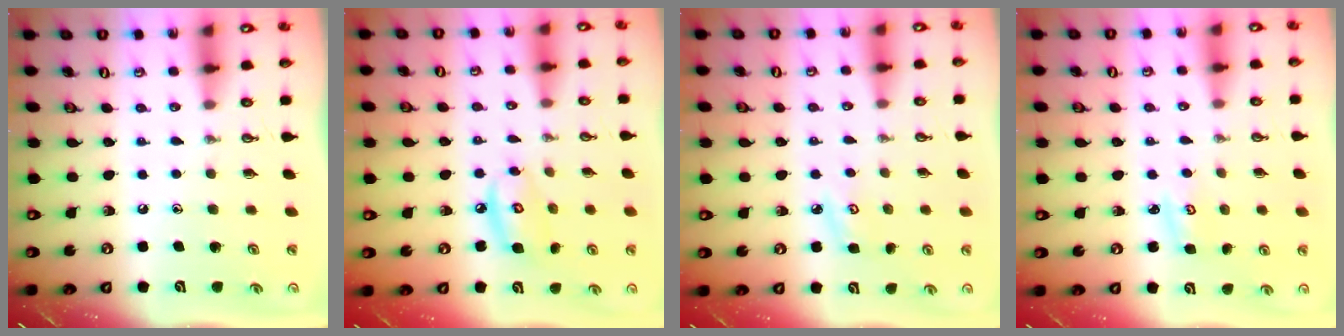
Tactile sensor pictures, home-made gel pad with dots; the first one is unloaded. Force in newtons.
{"total": 8.1, "press": 8.1, "slide": 0.7}
{"total": 4.0, "press": 4.0, "slide": 0.5}
{"total": 3.0, "press": 3.0, "slide": 0.2}